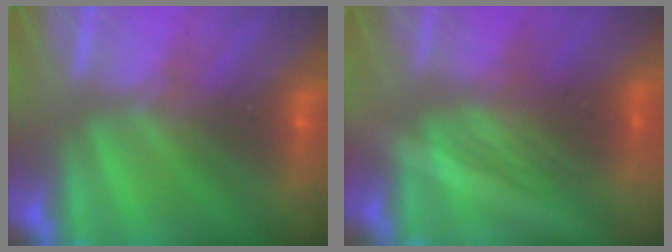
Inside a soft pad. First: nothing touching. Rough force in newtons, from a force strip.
{"total": 1.9}